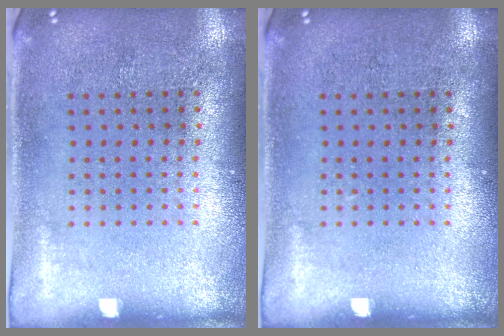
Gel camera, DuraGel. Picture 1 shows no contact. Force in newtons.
{"total": 0.0}